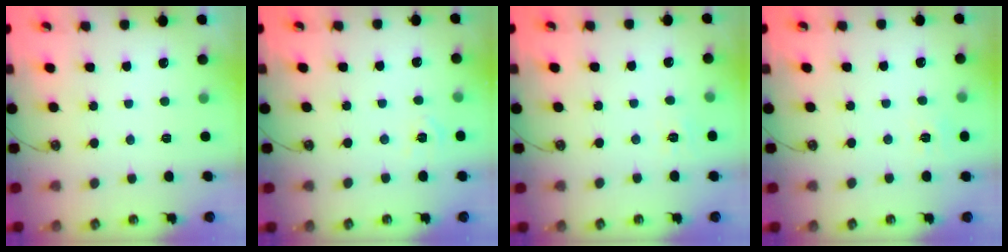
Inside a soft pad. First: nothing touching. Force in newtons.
{"total": 4.8, "press": 4.7, "slide": 0.6}
{"total": 5.0, "press": 4.9, "slide": 0.6}
{"total": 5.7, "press": 5.7, "slide": 0.7}